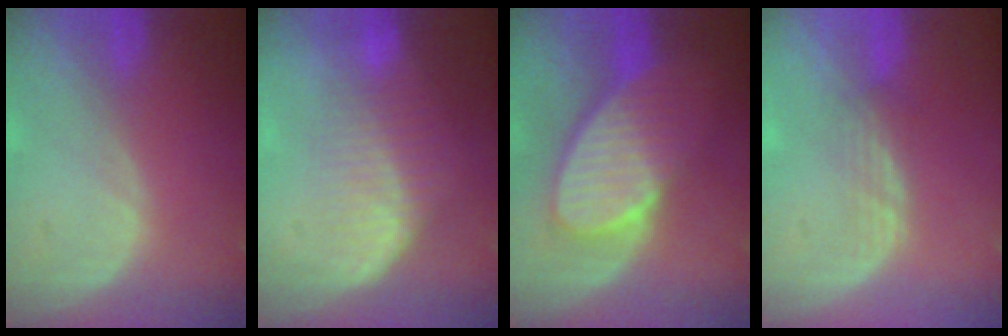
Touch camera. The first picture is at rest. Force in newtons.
{"total": 6.8, "press": 6.3, "slide": 2.5}
{"total": 8.8, "press": 8.0, "slide": 3.7}
{"total": 2.5, "press": 2.3, "slide": 0.9}